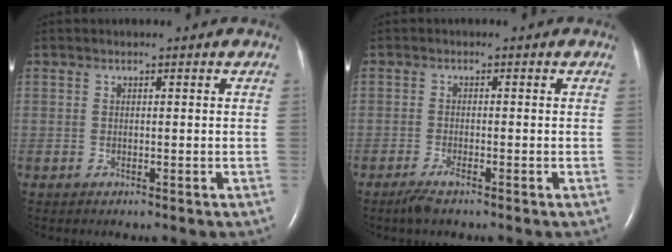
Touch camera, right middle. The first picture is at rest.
{"total": 2.4, "force": [-1.8, 0.3, 1.5], "torque": [-0.042, -0.006, -0.034]}